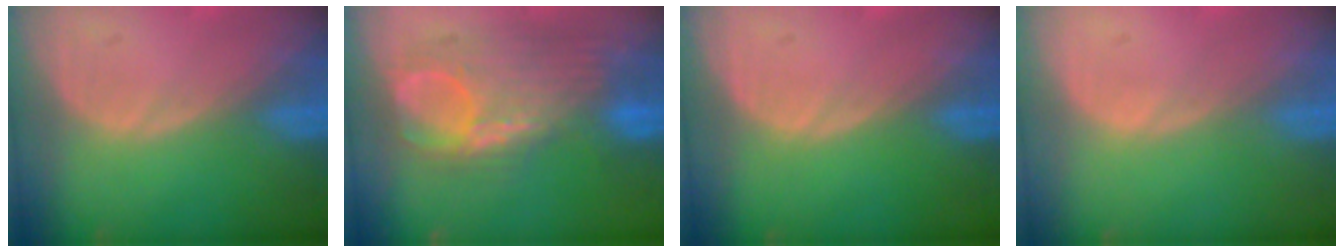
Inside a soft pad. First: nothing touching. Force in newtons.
{"total": 9.6, "press": 9.4, "slide": 2.1}
{"total": 0.0}
{"total": 0.0}